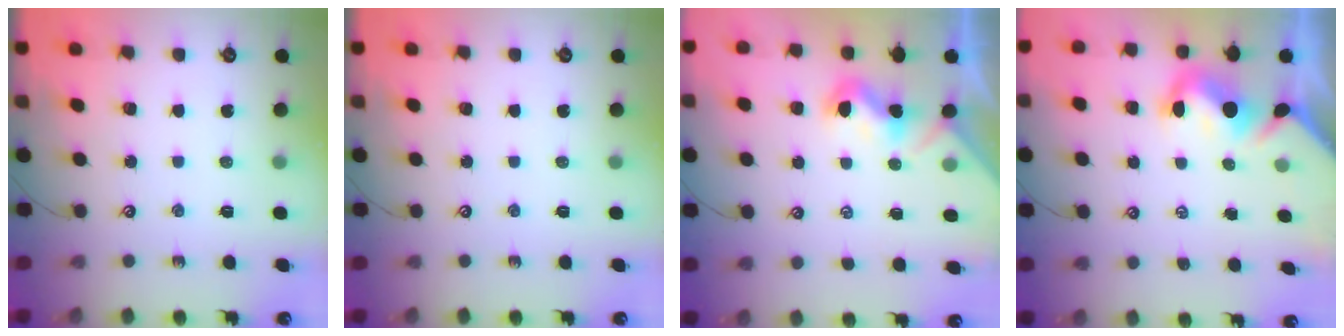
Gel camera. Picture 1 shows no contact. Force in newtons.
{"total": 0.0}
{"total": 0.9, "press": 0.8, "slide": 0.2}
{"total": 3.3, "press": 3.1, "slide": 0.9}